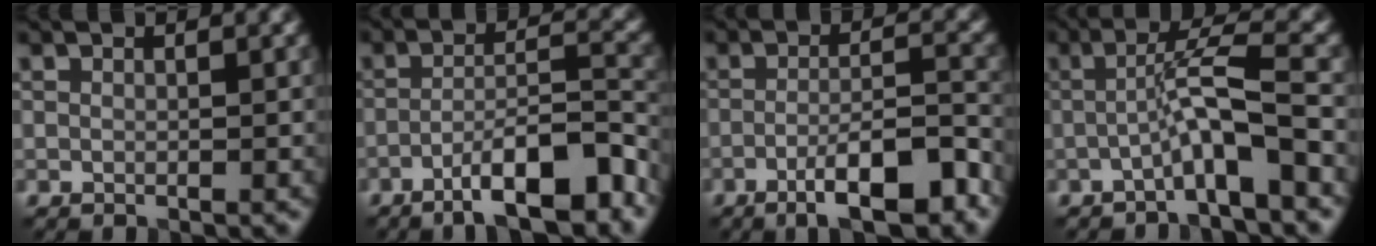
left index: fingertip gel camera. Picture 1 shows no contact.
{"total": 8.3, "force": [-5.3, 1.8, 6.1], "torque": [-0.092, 0.012, -0.087]}
{"total": 7.4, "force": [-4.1, 1.6, 5.9], "torque": [-0.092, 0.008, -0.064]}
{"total": 4.5, "force": [-1.6, 0.4, 4.1], "torque": [-0.072, 0.024, -0.036]}